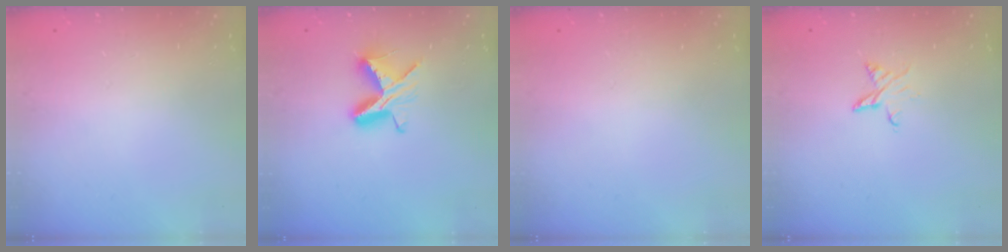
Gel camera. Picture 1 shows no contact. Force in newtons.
{"total": 9.9, "press": 9.9, "slide": 0.4}
{"total": 0.0}
{"total": 4.2, "press": 4.2, "slide": 0.4}